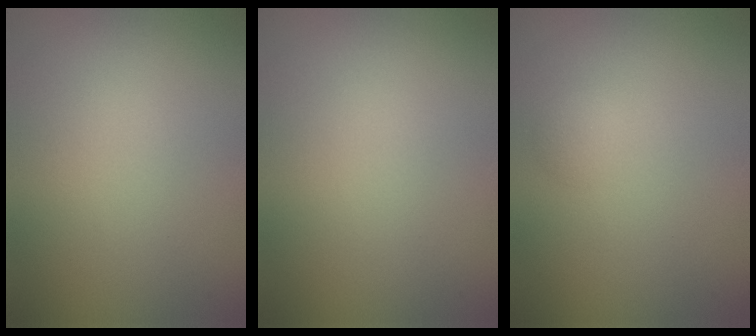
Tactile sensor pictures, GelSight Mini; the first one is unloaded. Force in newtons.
{"total": 0.0}
{"total": 1.0, "press": 1.0, "slide": 0.1}